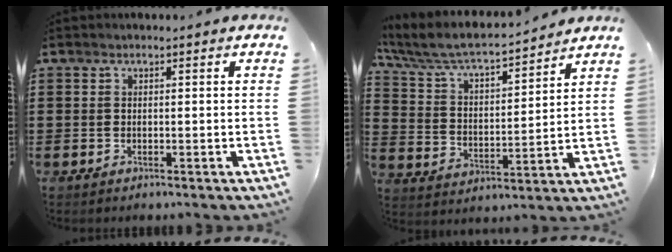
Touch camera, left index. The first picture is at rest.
{"total": 6.0, "force": [5.3, 0.8, 2.6], "torque": [-0.073, -0.036, 0.084]}